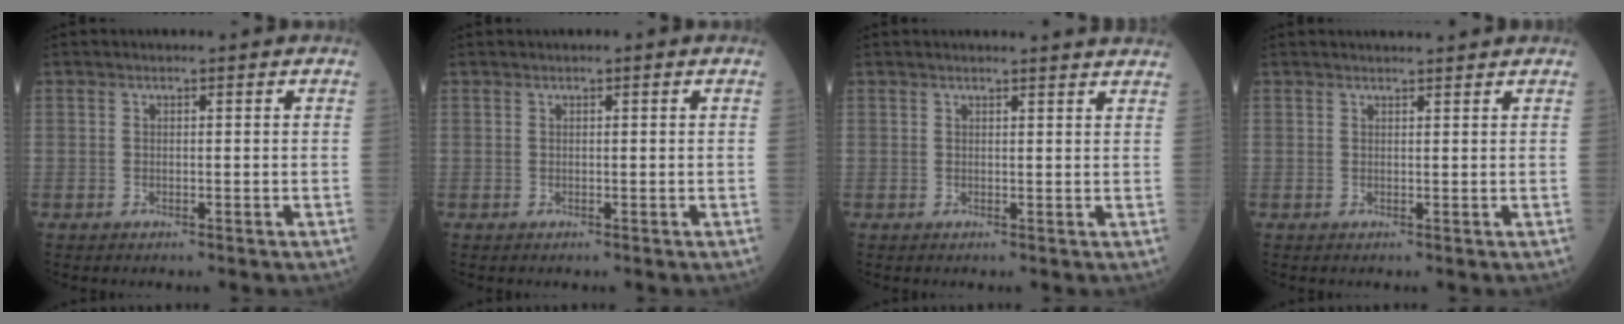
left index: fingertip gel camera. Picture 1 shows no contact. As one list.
[{"total": 0.0}, {"total": 4.1, "force": [4.0, -0.3, 0.7], "torque": [-0.001, 0.001, 0.022]}, {"total": 3.2, "force": [3.0, 0.0, 0.8], "torque": [-0.010, 0.015, 0.039]}]